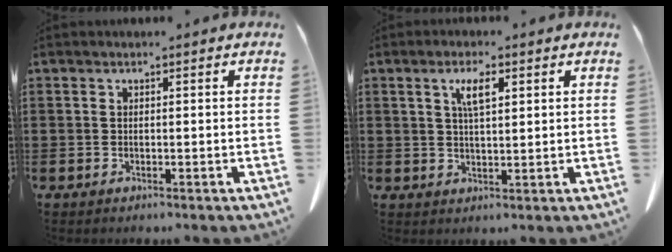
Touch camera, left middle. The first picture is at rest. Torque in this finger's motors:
{"motor_torque": [0.83, 0.69, 0.13, 0.08]}